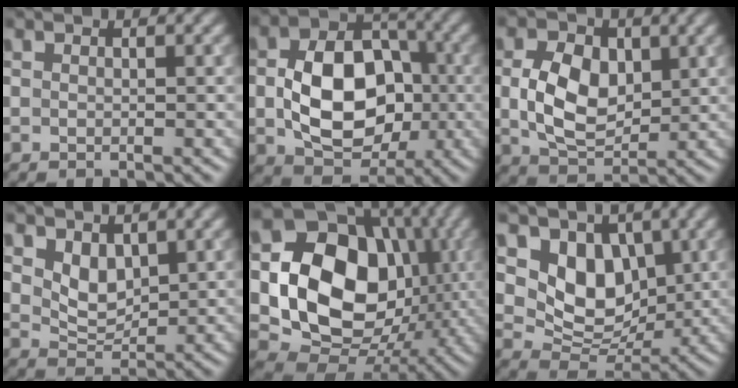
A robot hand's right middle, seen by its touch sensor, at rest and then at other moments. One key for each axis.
{"total": 9.6, "fx": -0.6, "fy": 6.7, "fz": 6.8, "tx": -0.122, "ty": -0.001, "tz": -0.005}
{"total": 6.1, "fx": 0.7, "fy": 4.2, "fz": 4.3, "tx": -0.086, "ty": -0.003, "tz": 0.015}
{"total": 2.9, "fx": 1.4, "fy": 1.8, "fz": 1.7, "tx": -0.038, "ty": -0.009, "tz": 0.031}
{"total": 15.2, "fx": 0.8, "fy": 12.2, "fz": 9.1, "tx": -0.161, "ty": -0.019, "tz": 0.012}
{"total": 6.7, "fx": 2.0, "fy": 4.9, "fz": 4.1, "tx": -0.066, "ty": -0.018, "tz": 0.031}